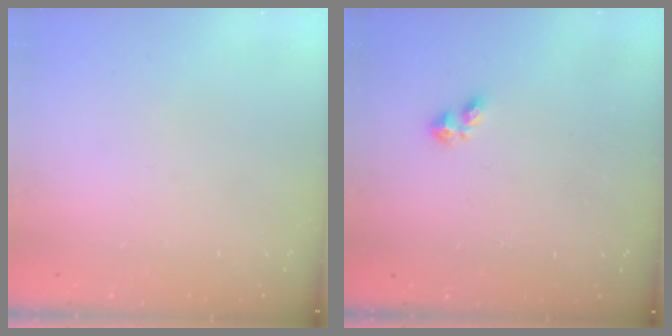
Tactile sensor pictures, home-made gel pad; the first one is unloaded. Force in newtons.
{"total": 2.2, "press": 2.2, "slide": 0.4}